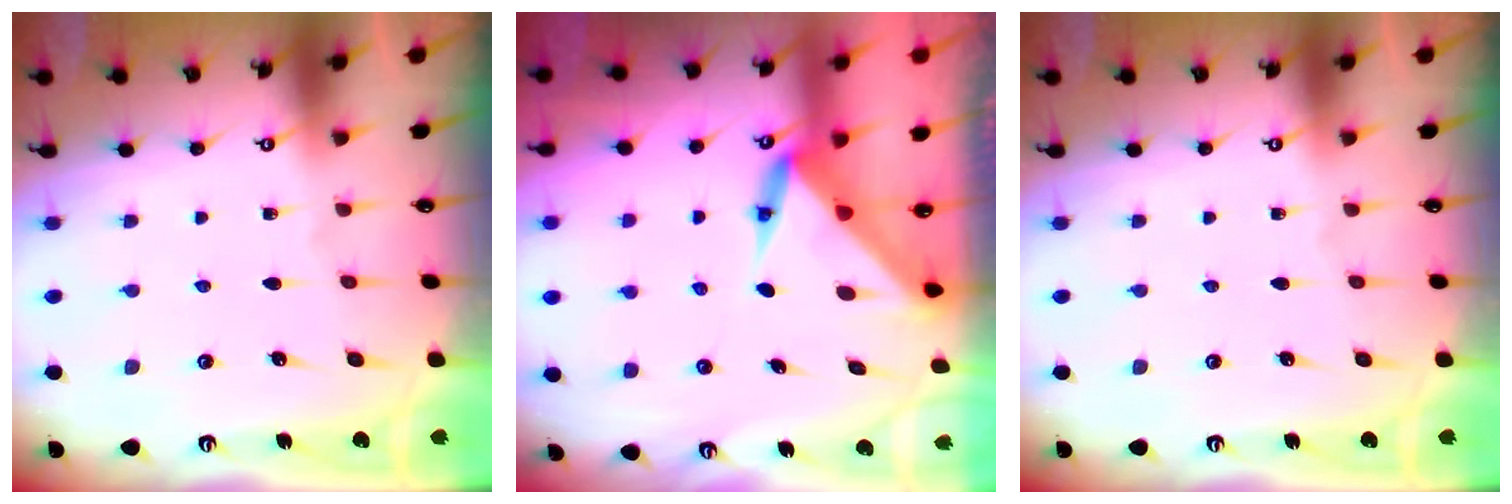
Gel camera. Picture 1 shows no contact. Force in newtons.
{"total": 4.0, "press": 4.0, "slide": 0.1}
{"total": 0.0}